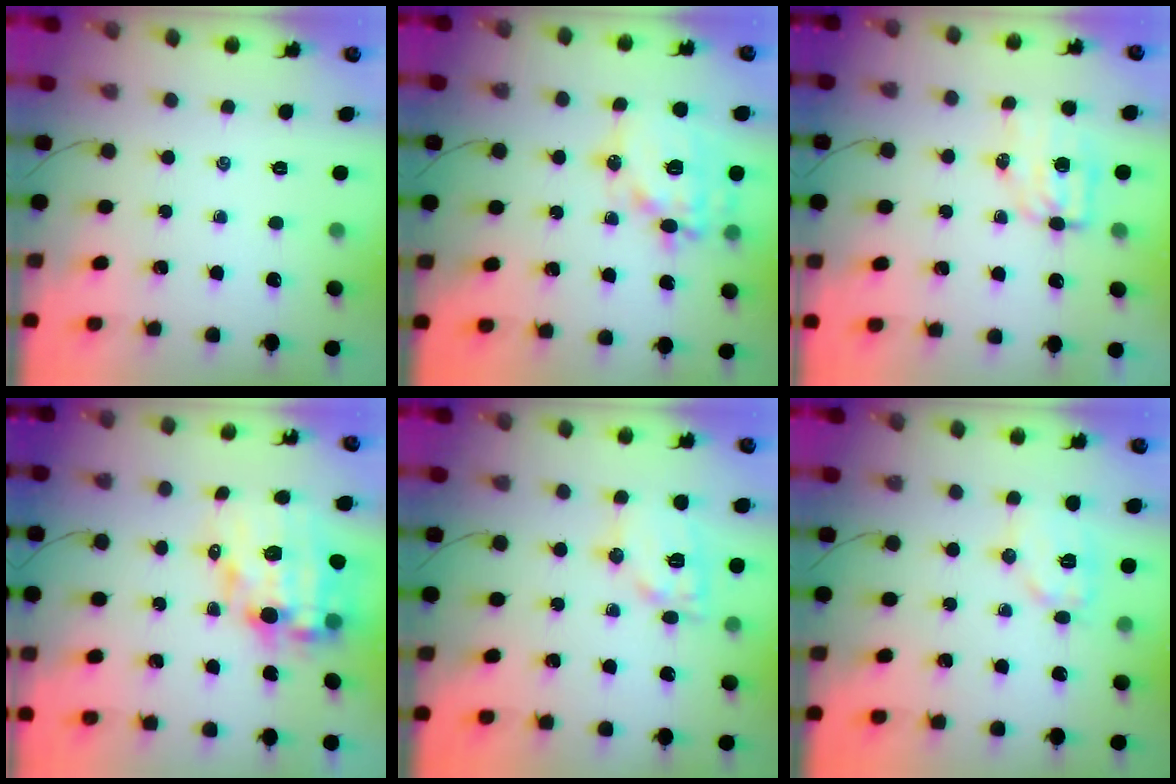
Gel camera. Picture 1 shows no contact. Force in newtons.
{"total": 16.0, "press": 15.8, "slide": 2.4}
{"total": 6.1, "press": 6.0, "slide": 1.0}
{"total": 13.4, "press": 13.0, "slide": 3.4}
{"total": 11.3, "press": 11.3, "slide": 0.7}
{"total": 9.5, "press": 9.5, "slide": 0.3}